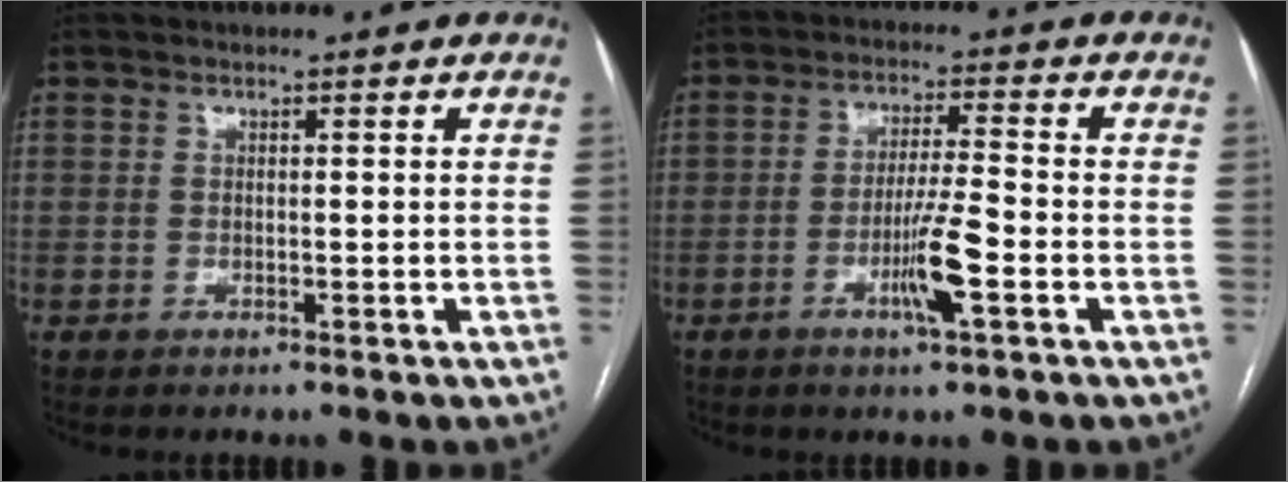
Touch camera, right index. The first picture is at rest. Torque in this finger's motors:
{"motor_torque": [-0.13, -0.11, 0.05, 0.03]}